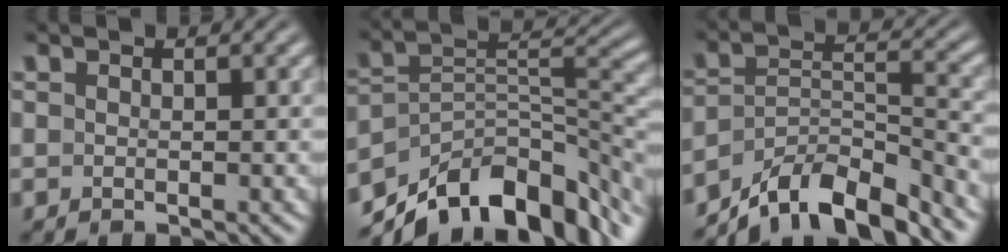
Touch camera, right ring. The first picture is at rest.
{"total": 12.9, "force": [-7.0, 6.9, 8.3], "torque": [-0.130, -0.039, -0.089]}
{"total": 9.6, "force": [-7.0, 4.3, 4.9], "torque": [-0.068, -0.029, -0.104]}